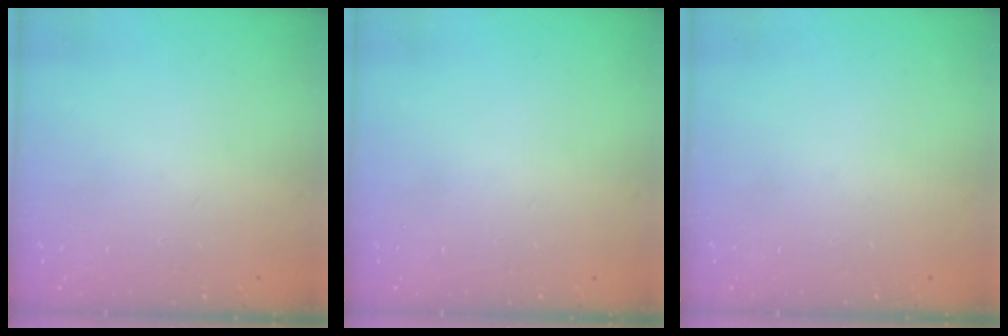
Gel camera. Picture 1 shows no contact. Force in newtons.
{"total": 0.0}
{"total": 0.0}